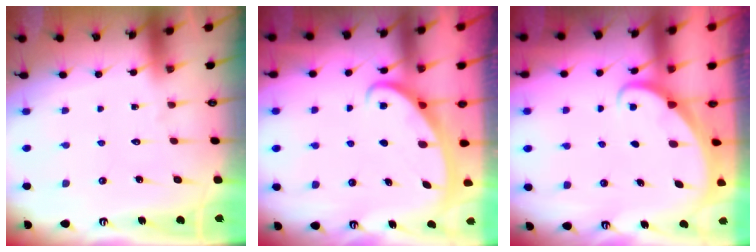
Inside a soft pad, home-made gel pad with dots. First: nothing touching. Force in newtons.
{"total": 2.7, "press": 2.7, "slide": 0.4}
{"total": 1.6, "press": 1.6, "slide": 0.0}